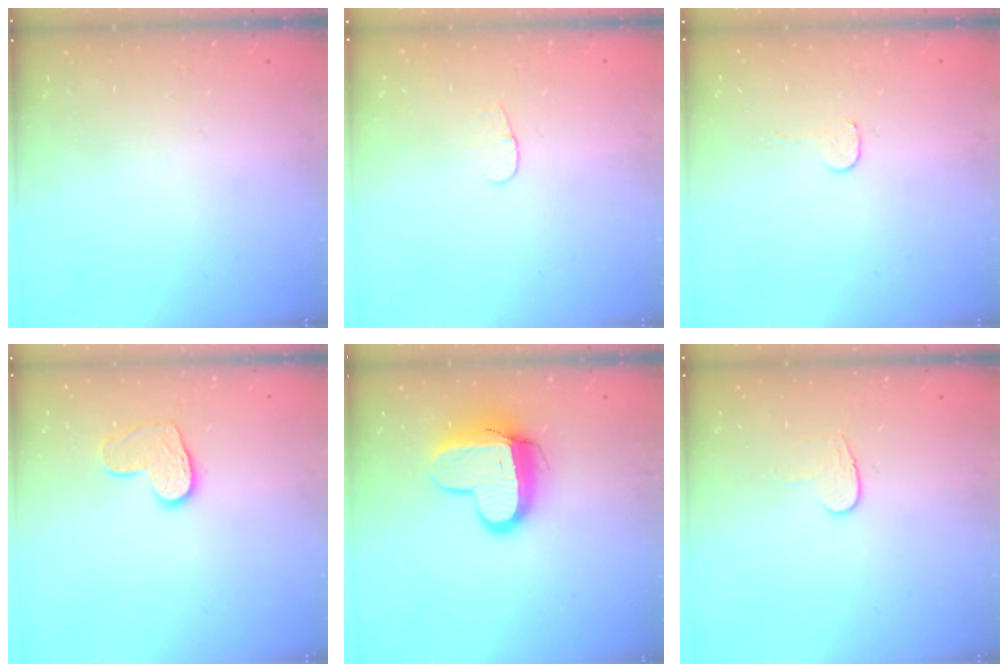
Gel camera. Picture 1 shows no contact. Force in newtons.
{"total": 3.6, "press": 3.6, "slide": 0.4}
{"total": 3.5, "press": 3.5, "slide": 0.3}
{"total": 9.5, "press": 9.5, "slide": 0.7}
{"total": 12.7, "press": 12.7, "slide": 1.1}
{"total": 6.6, "press": 6.6, "slide": 0.6}